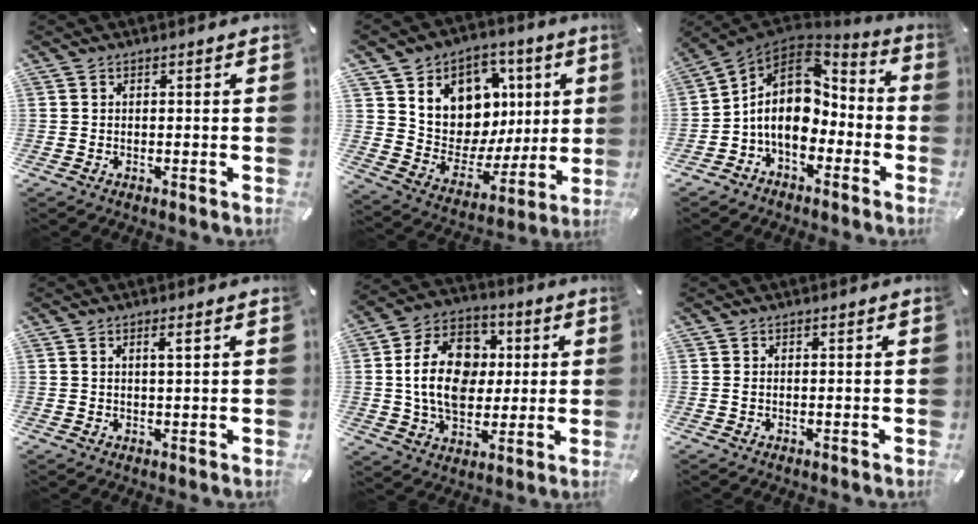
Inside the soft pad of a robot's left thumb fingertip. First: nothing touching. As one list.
[{"total": 11.6, "force": [3.4, 10.6, 3.4], "torque": [-0.049, -0.044, 0.073]}, {"total": 13.0, "force": [-1.0, 9.7, 8.5], "torque": [-0.171, -0.003, -0.023]}, {"total": 2.0, "force": [0.8, 0.3, 1.8], "torque": [-0.036, 0.002, 0.012]}, {"total": 17.3, "force": [1.1, 13.1, 11.2], "torque": [-0.211, 0.012, 0.017]}, {"total": 0.5, "force": [0.0, 0.3, 0.4], "torque": [-0.010, 0.001, -0.001]}]